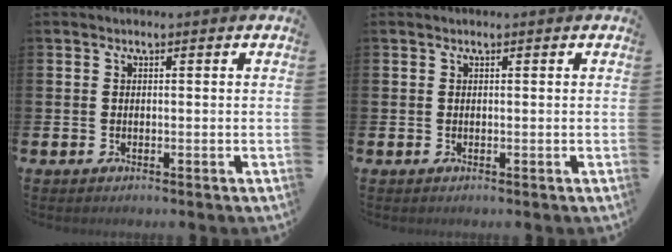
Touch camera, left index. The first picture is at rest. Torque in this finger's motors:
{"motor_torque": [0.38, -0.54, -0.01, -0.01]}